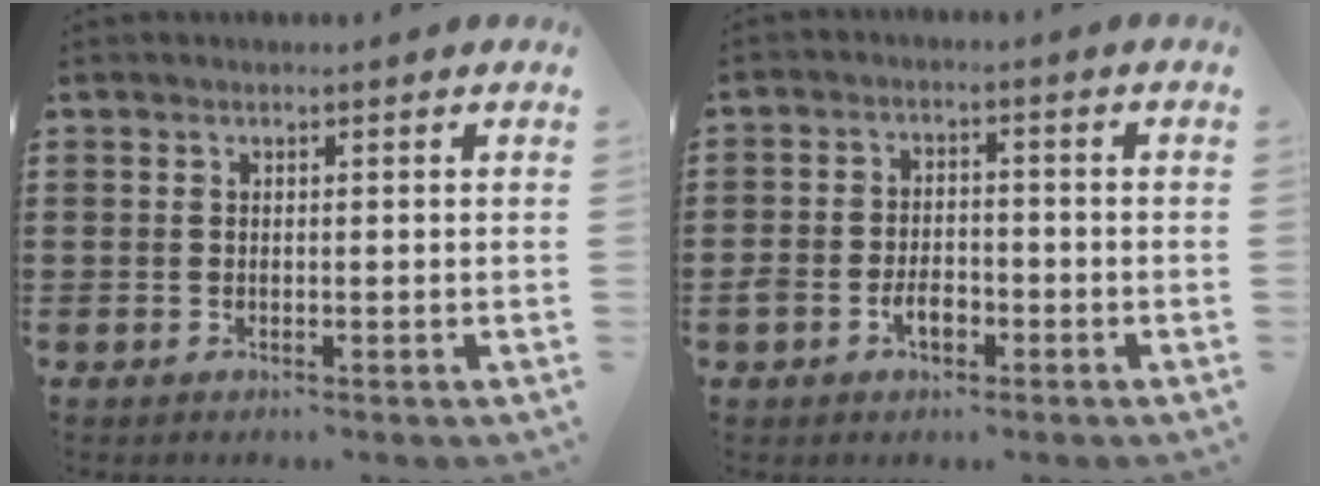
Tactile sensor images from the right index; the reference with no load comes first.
{"total": 4.1, "force": [-2.0, 2.4, 2.5], "torque": [-0.053, 0.005, -0.039]}